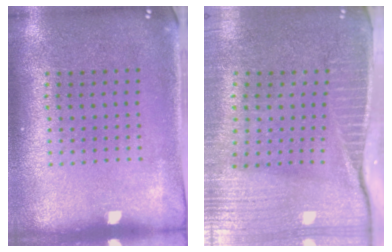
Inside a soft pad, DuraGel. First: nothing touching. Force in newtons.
{"total": 4.1, "press": 3.6, "slide": 1.9}